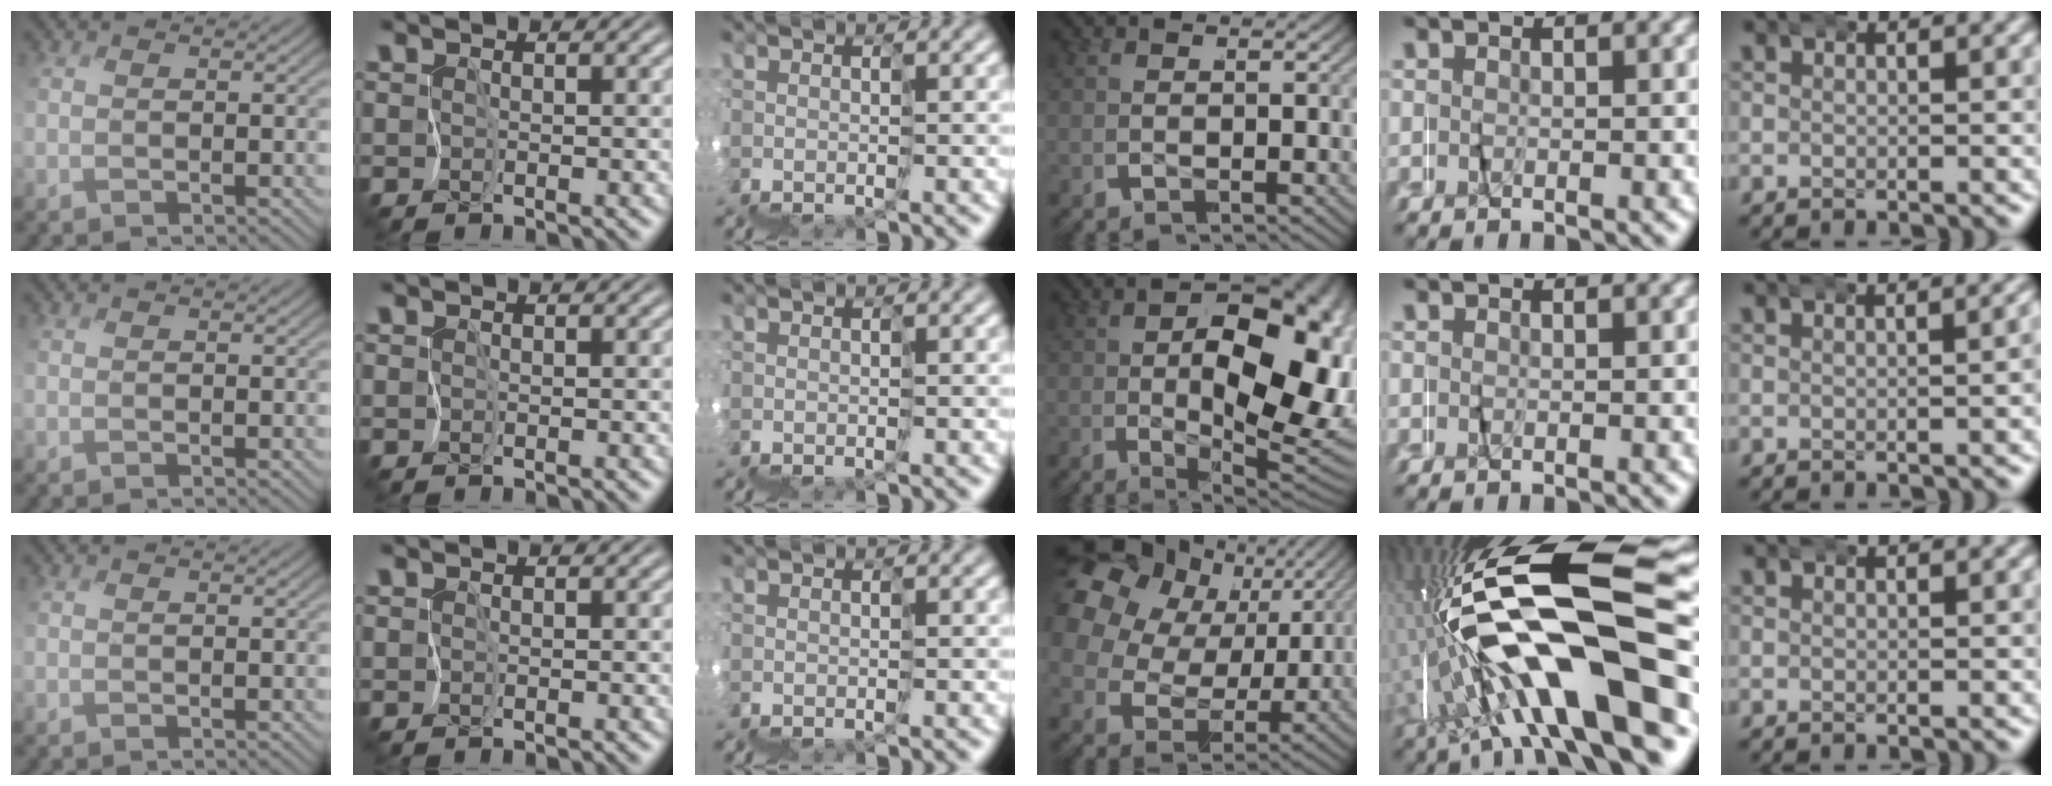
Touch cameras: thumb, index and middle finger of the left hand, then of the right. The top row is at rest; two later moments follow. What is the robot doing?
{"motion": "wrap", "object": "napkin"}